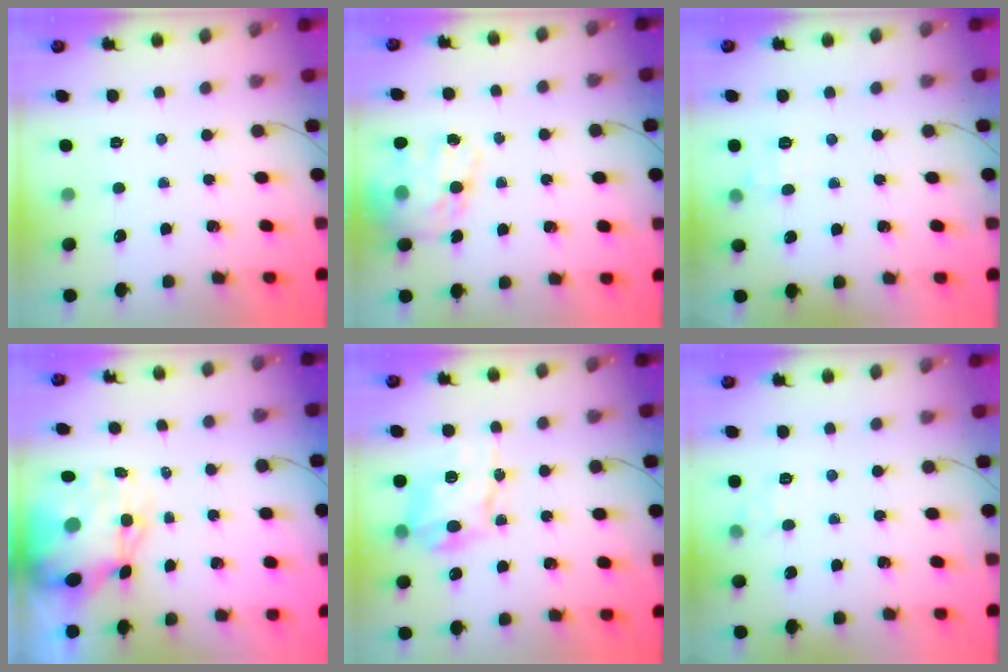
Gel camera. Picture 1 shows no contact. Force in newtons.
{"total": 16.1, "press": 15.6, "slide": 4.1}
{"total": 5.7, "press": 5.5, "slide": 1.7}
{"total": 11.4, "press": 11.1, "slide": 2.7}
{"total": 12.2, "press": 12.1, "slide": 0.5}
{"total": 7.7, "press": 7.4, "slide": 1.8}